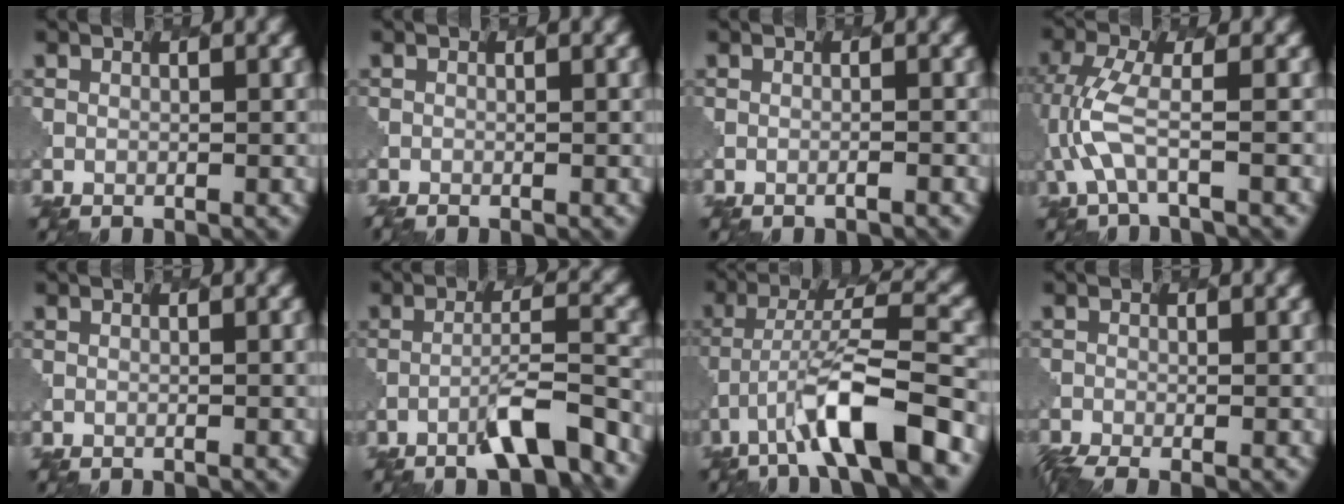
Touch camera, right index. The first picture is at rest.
{"total": 0.9, "force": [-0.8, 0.3, 0.3], "torque": [0.003, 0.002, -0.011]}
{"total": 0.7, "force": [-0.4, 0.1, 0.5], "torque": [-0.001, 0.000, -0.013]}
{"total": 3.8, "force": [-0.9, 0.9, 3.5], "torque": [-0.086, 0.000, -0.021]}
{"total": 0.7, "force": [0.1, 0.2, 0.6], "torque": [-0.005, 0.001, -0.005]}
{"total": 4.7, "force": [-3.1, 0.5, 3.6], "torque": [-0.059, 0.009, -0.052]}
{"total": 8.8, "force": [-4.7, 1.7, 7.2], "torque": [-0.131, 0.013, -0.080]}
{"total": 3.5, "force": [-2.8, 0.7, 2.0], "torque": [-0.034, -0.014, -0.050]}